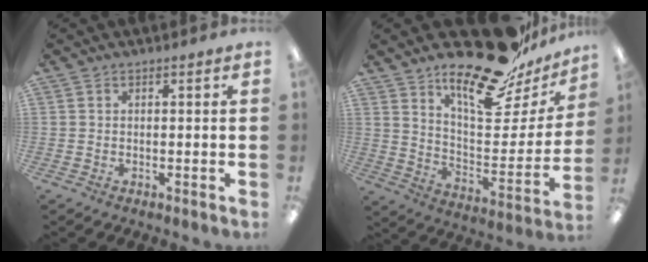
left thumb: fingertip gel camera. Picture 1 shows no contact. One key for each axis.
{"total": 21.1, "fx": 16.9, "fy": 6.3, "fz": 10.9, "tx": -0.168, "ty": -0.126, "tz": 0.282}